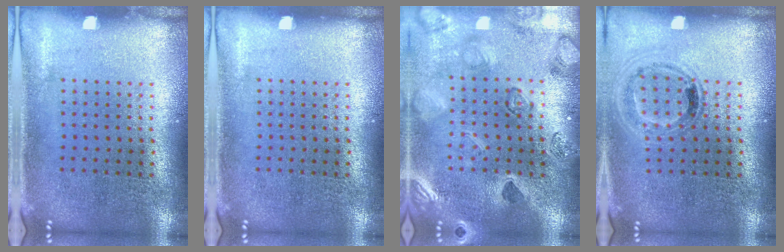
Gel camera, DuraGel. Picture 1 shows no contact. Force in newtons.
{"total": 0.0}
{"total": 2.5, "press": 2.4, "slide": 0.5}
{"total": 1.0, "press": 1.0, "slide": 0.3}